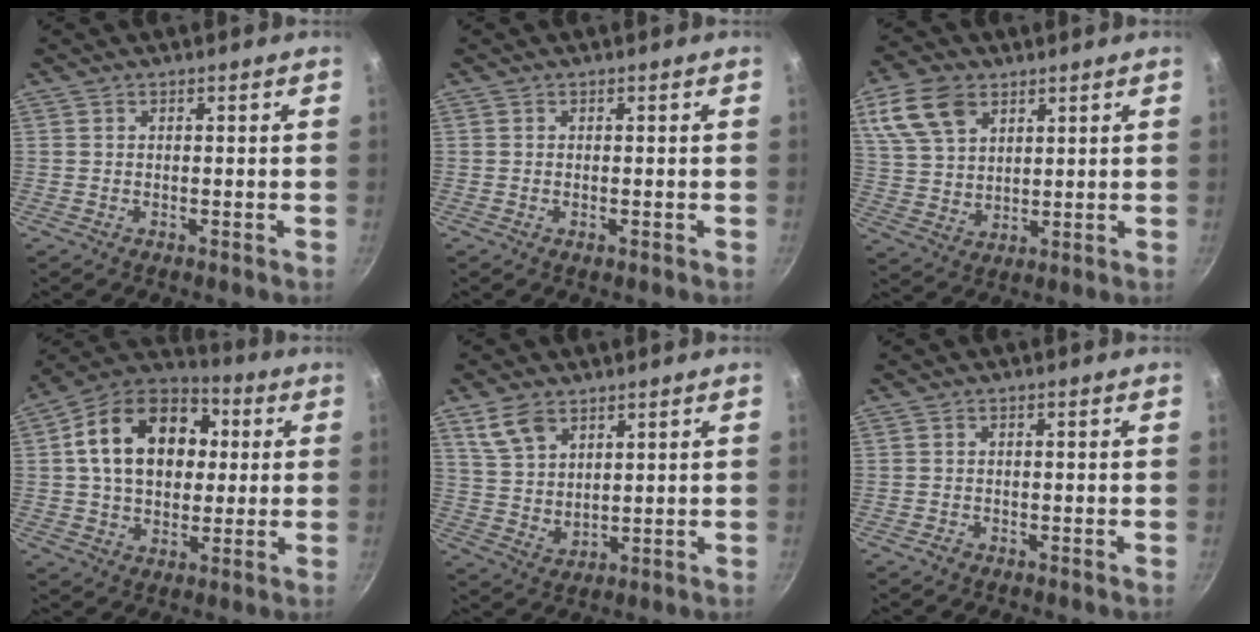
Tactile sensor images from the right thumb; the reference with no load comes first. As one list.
[{"total": 0.7, "force": [-0.3, 0.3, 0.5], "torque": [-0.011, 0.001, -0.004]}, {"total": 11.7, "force": [5.8, 7.5, 6.8], "torque": [-0.118, -0.013, 0.117]}, {"total": 19.7, "force": [3.5, 14.1, 13.4], "torque": [-0.195, 0.026, 0.044]}, {"total": 7.6, "force": [4.8, 4.3, 4.1], "torque": [-0.066, -0.020, 0.103]}, {"total": 1.0, "force": [-0.7, 0.7, 0.3], "torque": [-0.006, 0.007, -0.011]}]